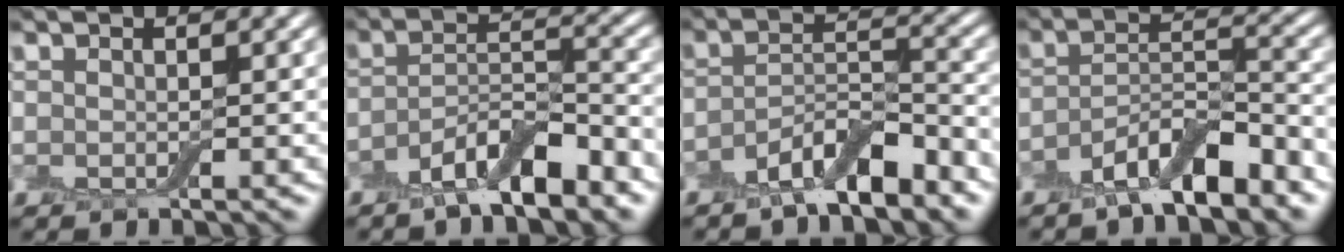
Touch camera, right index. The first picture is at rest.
{"total": 5.9, "force": [-3.9, 1.8, 4.0], "torque": [-0.068, 0.000, -0.070]}
{"total": 5.6, "force": [-3.8, 1.7, 3.6], "torque": [-0.061, 0.001, -0.070]}
{"total": 6.2, "force": [-4.2, 1.9, 4.1], "torque": [-0.070, 0.002, -0.074]}